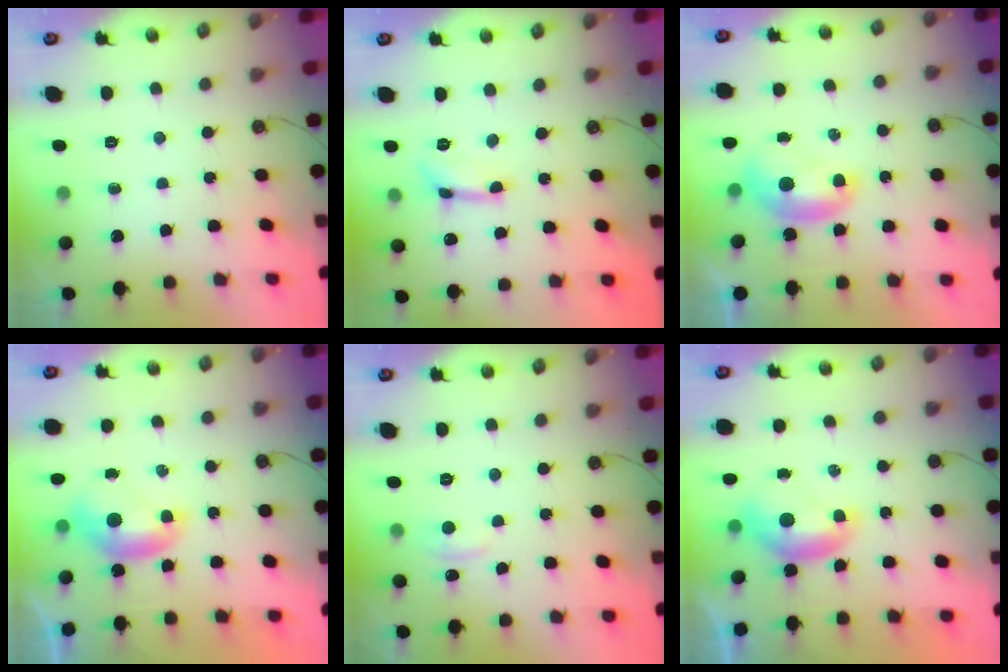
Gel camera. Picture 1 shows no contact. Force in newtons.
{"total": 0.0}
{"total": 1.6, "press": 1.5, "slide": 0.3}
{"total": 0.0}
{"total": 1.4, "press": 1.1, "slide": 0.8}
{"total": 0.0}